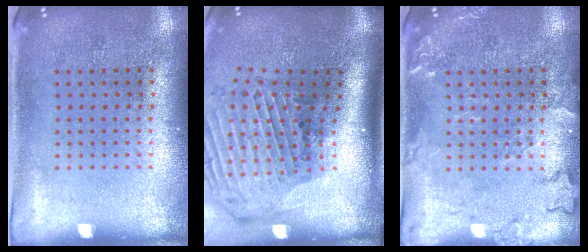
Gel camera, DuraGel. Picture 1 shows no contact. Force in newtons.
{"total": 3.1, "press": 2.1, "slide": 2.2}
{"total": 2.5, "press": 2.5, "slide": 0.4}